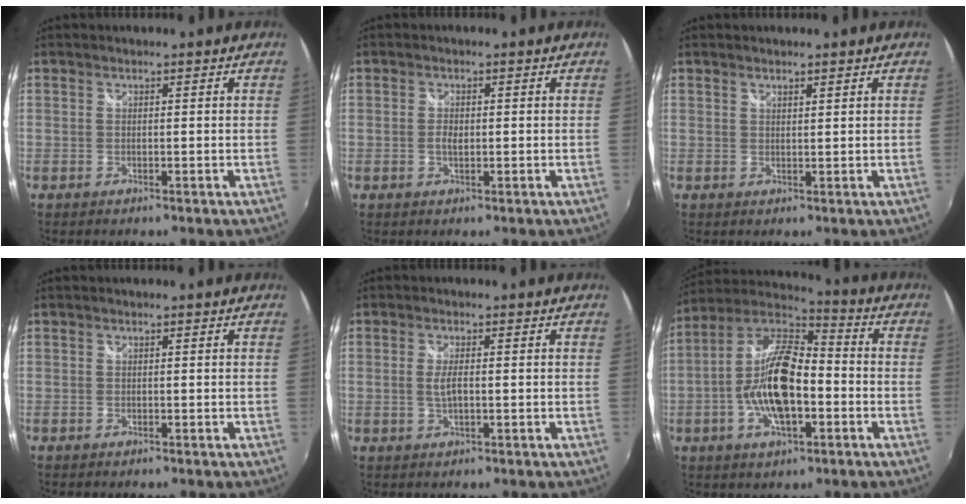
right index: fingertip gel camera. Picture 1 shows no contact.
{"total": 1.6, "force": [-0.2, 0.9, 1.3], "torque": [-0.025, 0.001, -0.005]}
{"total": 1.0, "force": [0.9, 0.2, 0.5], "torque": [-0.007, 0.000, 0.015]}
{"total": 0.0}
{"total": 2.7, "force": [-0.3, 0.7, 2.5], "torque": [-0.050, -0.003, -0.005]}
{"total": 15.5, "force": [-3.6, 6.4, 13.7], "torque": [-0.273, 0.006, -0.073]}